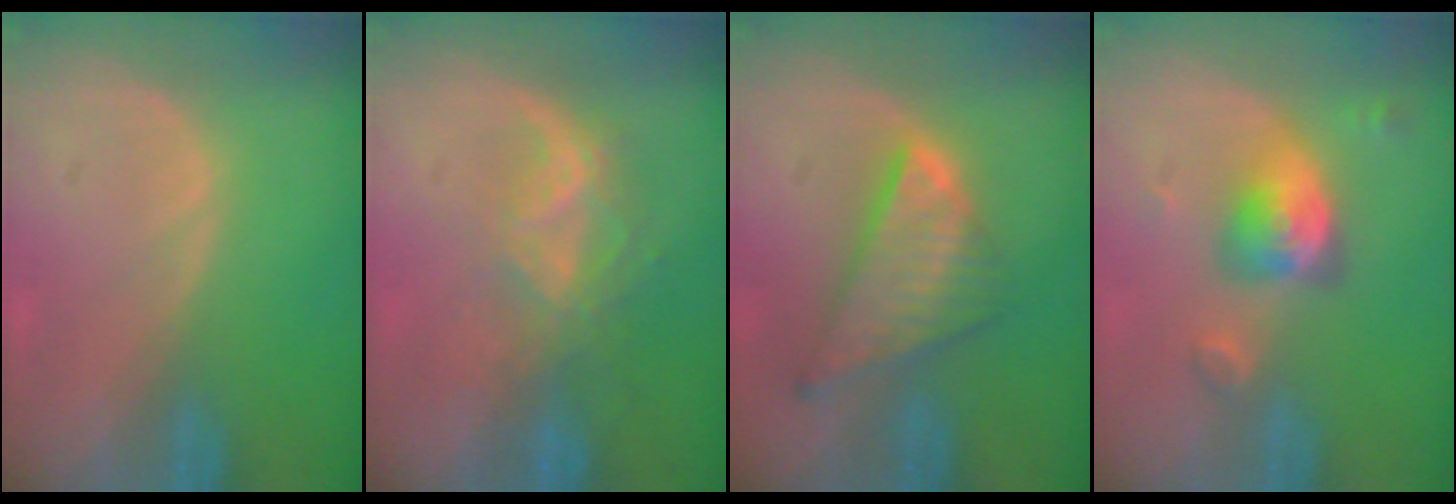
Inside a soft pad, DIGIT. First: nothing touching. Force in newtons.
{"total": 6.6, "press": 5.7, "slide": 3.4}
{"total": 8.7, "press": 7.5, "slide": 4.4}
{"total": 5.1, "press": 5.1, "slide": 0.2}